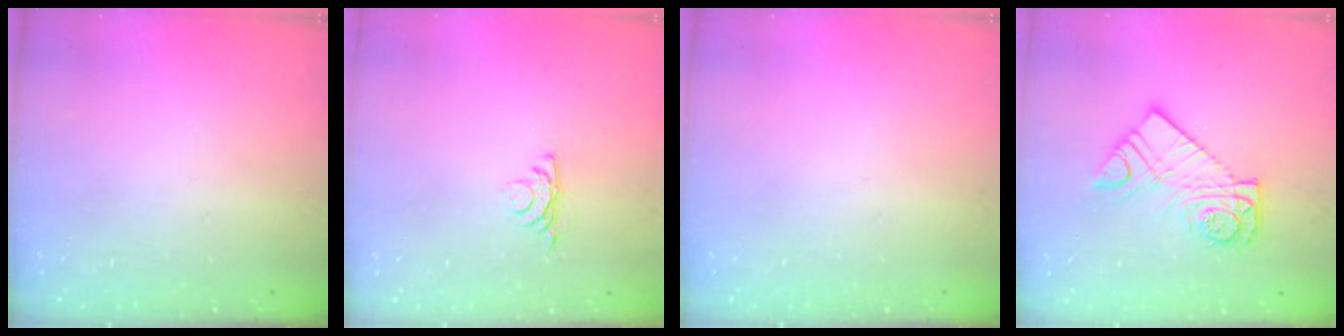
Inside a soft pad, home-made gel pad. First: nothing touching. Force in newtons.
{"total": 4.3, "press": 4.2, "slide": 0.8}
{"total": 0.0}
{"total": 11.7, "press": 11.7, "slide": 1.0}